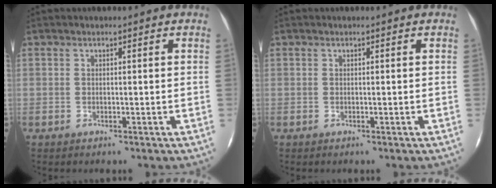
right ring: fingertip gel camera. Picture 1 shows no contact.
{"total": 0.0}